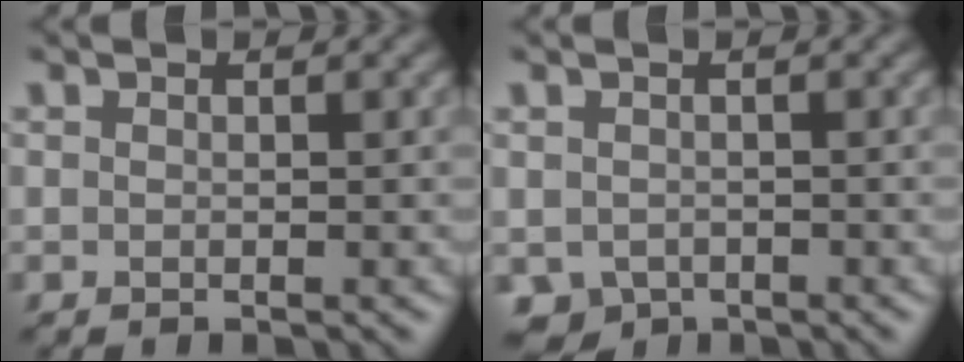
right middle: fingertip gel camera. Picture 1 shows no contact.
{"total": 2.3, "force": [-1.2, 1.7, 0.7], "torque": [-0.014, -0.012, -0.025]}